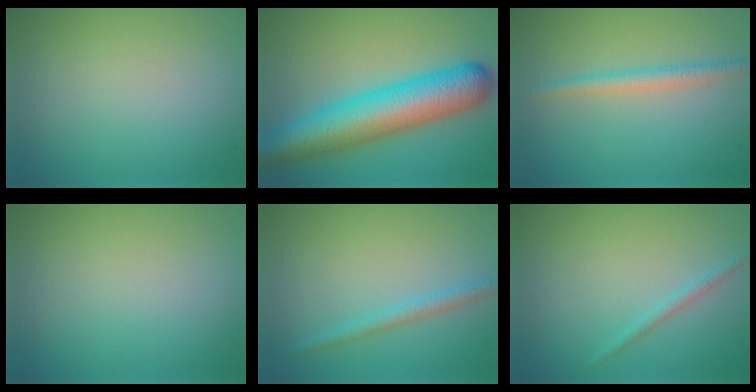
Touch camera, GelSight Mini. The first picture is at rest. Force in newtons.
{"total": 10.6, "press": 10.6, "slide": 0.3}
{"total": 2.2, "press": 2.2, "slide": 0.0}
{"total": 0.0}
{"total": 1.8, "press": 1.8, "slide": 0.1}
{"total": 1.0, "press": 1.0, "slide": 0.1}